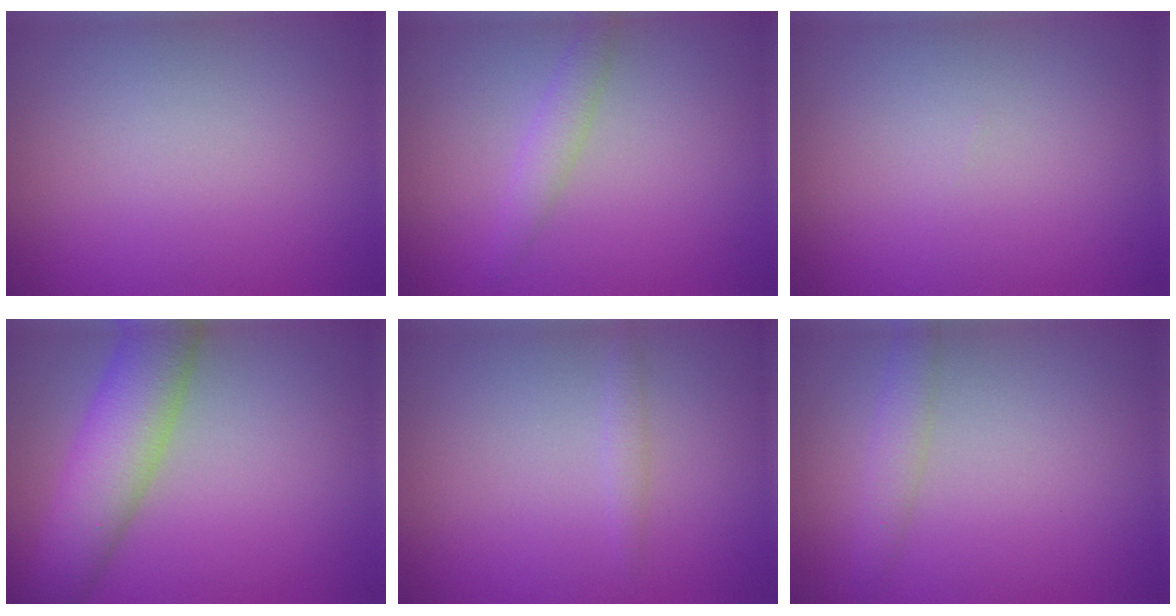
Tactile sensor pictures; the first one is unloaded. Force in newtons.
{"total": 1.7, "press": 1.7, "slide": 0.1}
{"total": 0.0}
{"total": 6.8, "press": 6.8, "slide": 0.3}
{"total": 0.8, "press": 0.8, "slide": 0.0}
{"total": 1.8, "press": 1.8, "slide": 0.0}